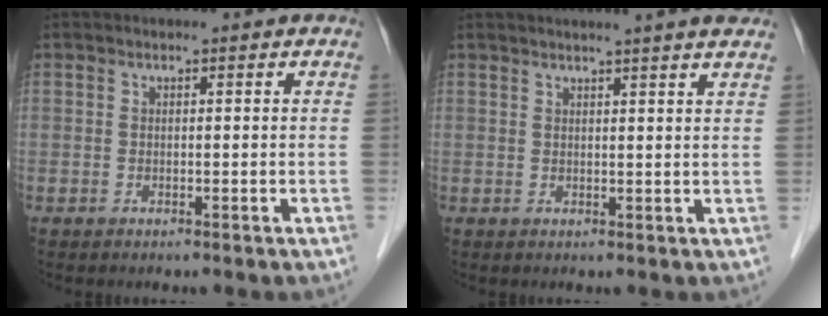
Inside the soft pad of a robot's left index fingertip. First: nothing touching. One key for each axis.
{"total": 7.2, "fx": 6.2, "fy": -0.7, "fz": 3.6, "tx": -0.049, "ty": 0.017, "tz": 0.064}